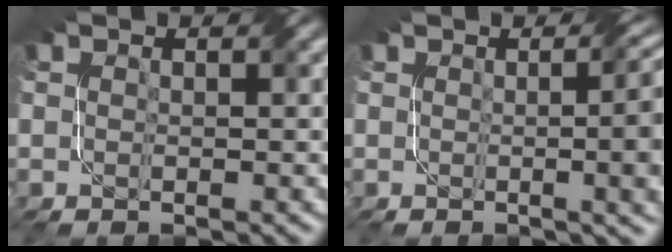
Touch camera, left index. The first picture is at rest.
{"total": 9.7, "force": [0.4, 4.3, 8.6], "torque": [-0.042, 0.017, 0.000]}